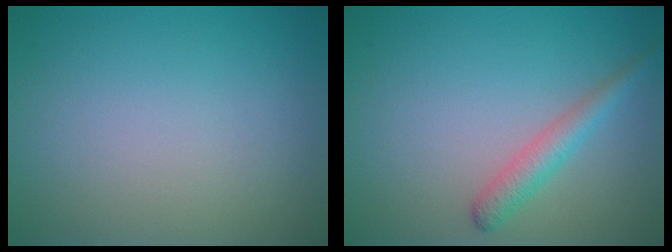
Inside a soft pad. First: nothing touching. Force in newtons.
{"total": 2.2, "press": 2.2, "slide": 0.1}